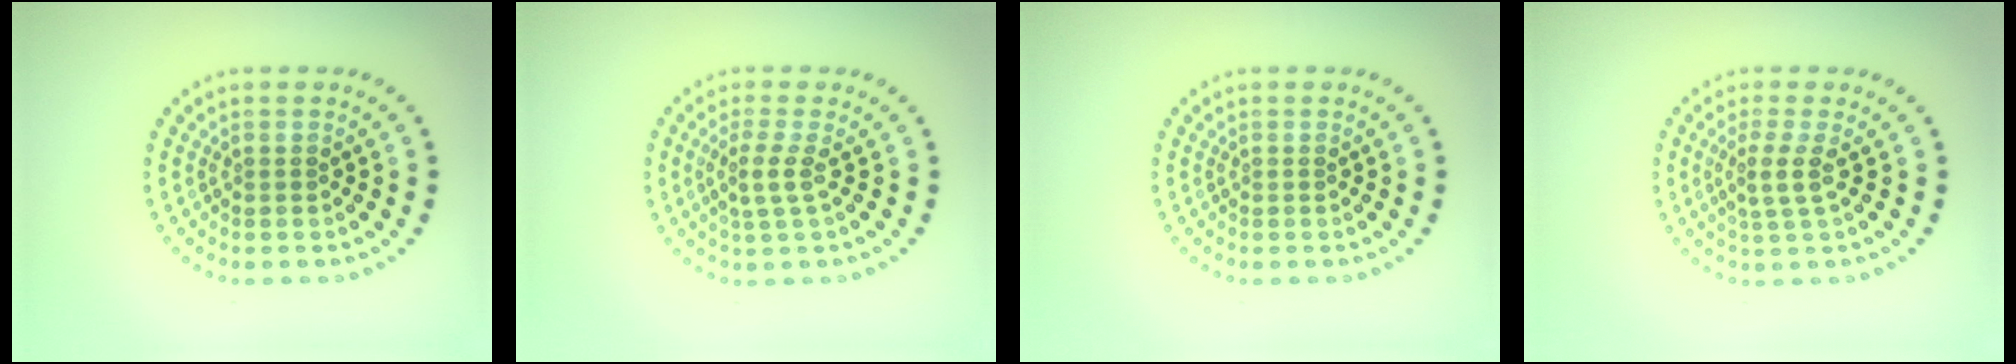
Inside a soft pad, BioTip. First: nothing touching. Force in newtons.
{"total": 2.1, "press": 1.5, "slide": 1.4}
{"total": 0.0}
{"total": 2.2, "press": 1.7, "slide": 1.4}